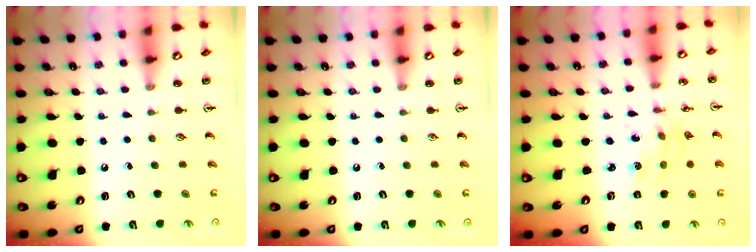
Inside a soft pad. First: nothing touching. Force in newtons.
{"total": 0.0}
{"total": 3.8, "press": 3.5, "slide": 1.5}